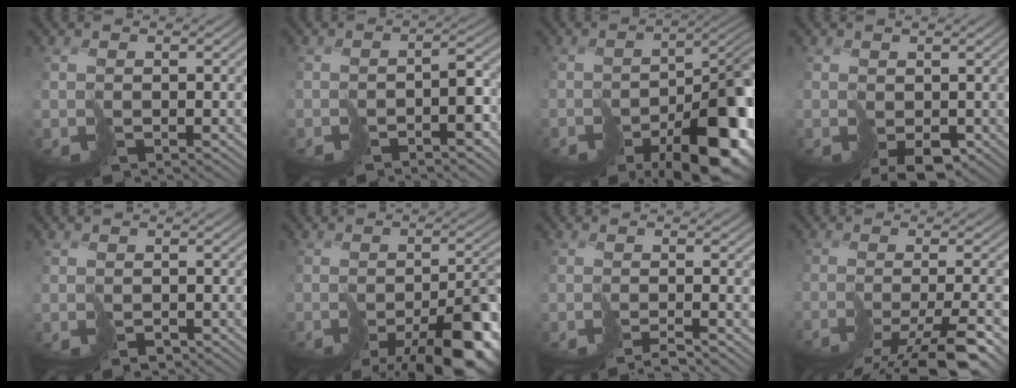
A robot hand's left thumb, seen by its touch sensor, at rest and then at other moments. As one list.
[{"total": 3.9, "force": [-2.7, 1.4, 2.4], "torque": [-0.017, 0.003, -0.045]}, {"total": 13.3, "force": [-6.5, 6.4, 9.8], "torque": [-0.115, -0.027, -0.083]}, {"total": 3.0, "force": [-0.5, 2.1, 2.0], "torque": [-0.041, -0.006, 0.000]}, {"total": 1.1, "force": [-0.8, 0.8, 0.3], "torque": [0.001, -0.002, -0.013]}, {"total": 13.7, "force": [-8.7, 4.9, 9.3], "torque": [-0.126, -0.027, -0.102]}, {"total": 3.0, "force": [-1.8, -0.4, 2.4], "torque": [-0.021, 0.003, -0.030]}, {"total": 10.2, "force": [-7.4, 1.4, 7.0], "torque": [-0.098, -0.011, -0.100]}]